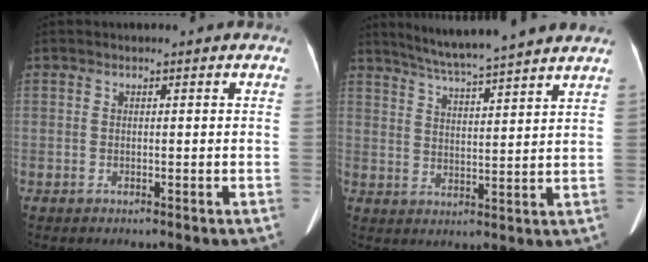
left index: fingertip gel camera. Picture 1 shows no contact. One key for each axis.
{"total": 13.3, "fx": 11.7, "fy": -0.5, "fz": 6.3, "tx": -0.111, "ty": 0.020, "tz": 0.169}